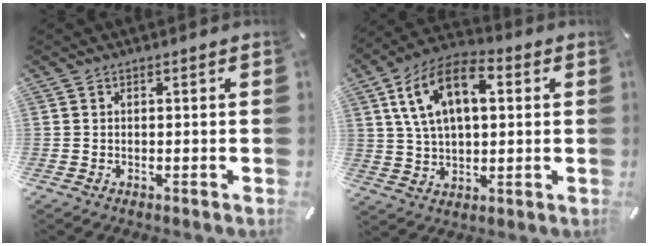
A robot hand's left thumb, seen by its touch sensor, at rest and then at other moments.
{"total": 14.2, "force": [4.8, 8.4, 10.4], "torque": [-0.218, 0.005, 0.083]}